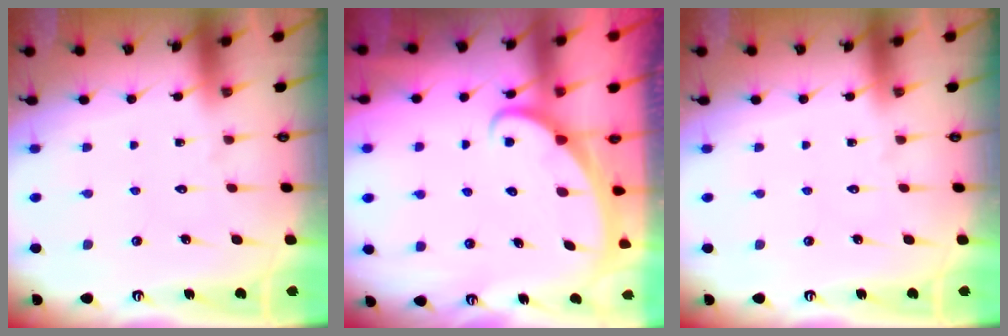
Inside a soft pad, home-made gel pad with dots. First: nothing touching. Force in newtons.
{"total": 2.4, "press": 2.3, "slide": 0.3}
{"total": 0.0}